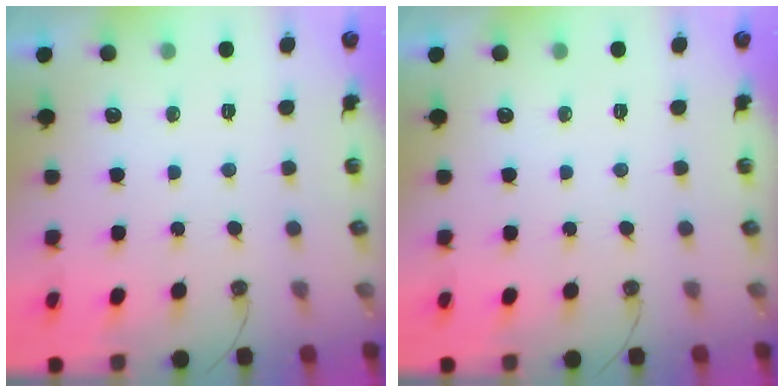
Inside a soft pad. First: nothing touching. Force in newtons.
{"total": 0.0}